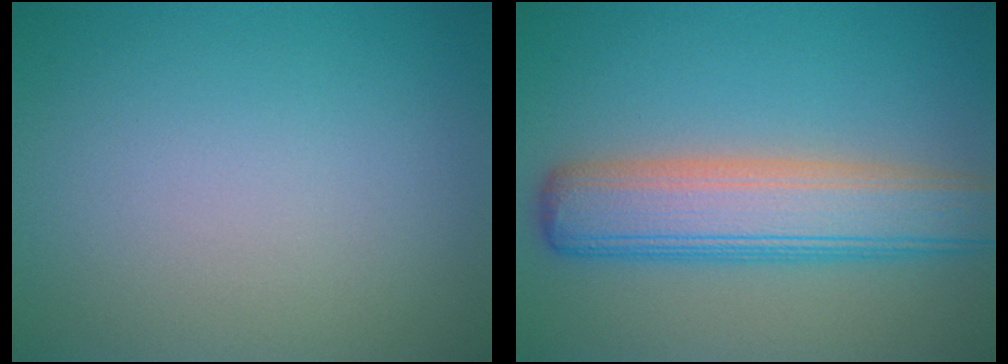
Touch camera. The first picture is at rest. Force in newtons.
{"total": 7.3, "press": 7.3, "slide": 0.4}